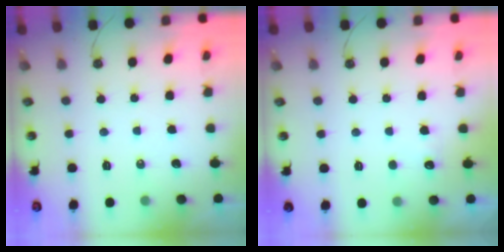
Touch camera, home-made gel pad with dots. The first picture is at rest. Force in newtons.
{"total": 2.9, "press": 2.7, "slide": 1.1}